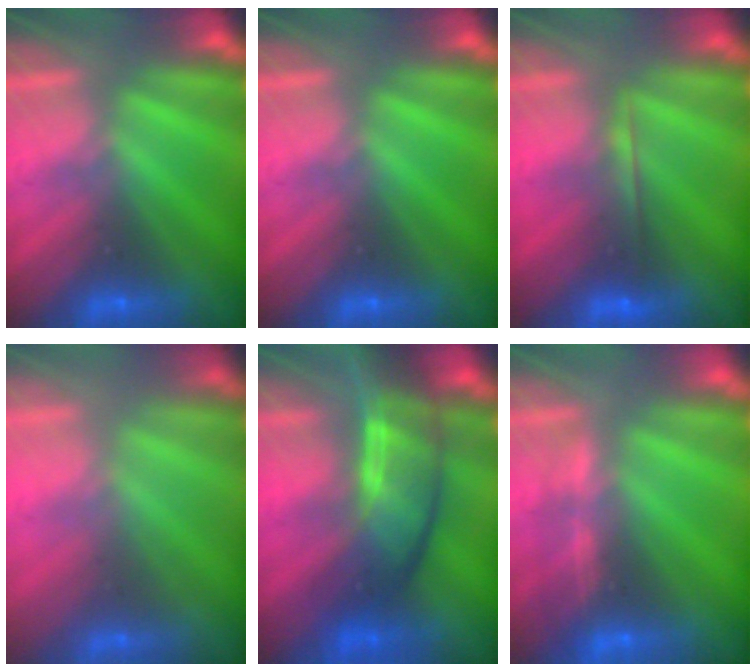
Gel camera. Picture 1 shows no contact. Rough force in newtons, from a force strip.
{"total": 0.0}
{"total": 2.0}
{"total": 2.2}
{"total": 7.7}
{"total": 1.4}